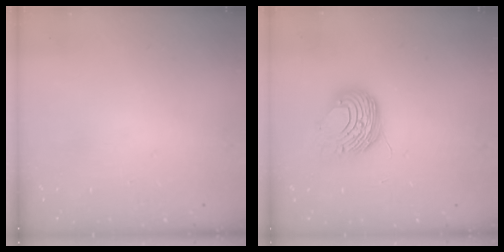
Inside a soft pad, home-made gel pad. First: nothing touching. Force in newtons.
{"total": 8.9, "press": 8.9, "slide": 0.5}